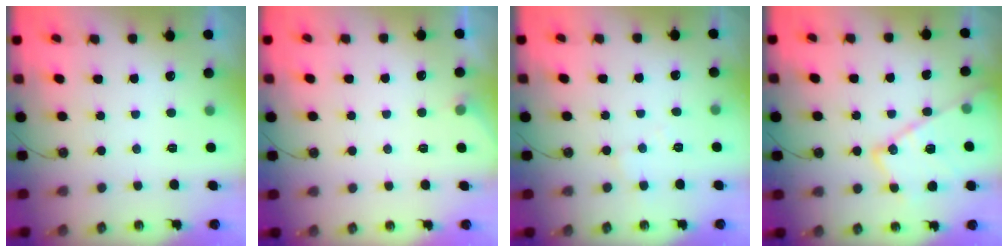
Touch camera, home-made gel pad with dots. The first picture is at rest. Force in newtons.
{"total": 2.6, "press": 2.5, "slide": 0.5}
{"total": 5.8, "press": 5.8, "slide": 0.7}
{"total": 15.5, "press": 15.5, "slide": 0.7}